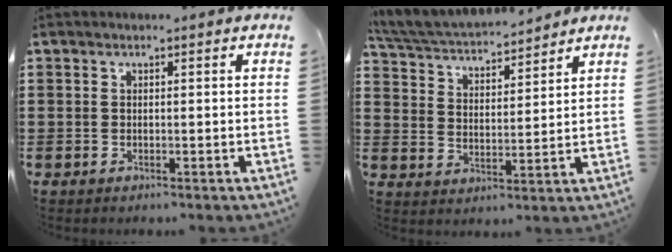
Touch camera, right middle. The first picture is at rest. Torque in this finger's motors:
{"motor_torque": [-0.03, 0.08, 0.06, 0.02]}